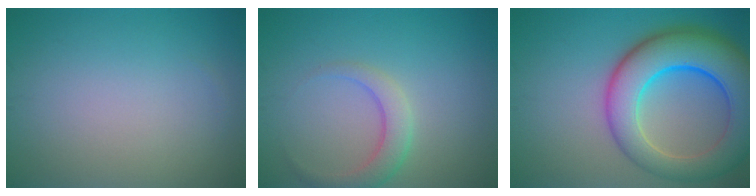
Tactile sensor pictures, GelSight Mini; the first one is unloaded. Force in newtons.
{"total": 2.9, "press": 2.9, "slide": 0.1}
{"total": 10.9, "press": 10.9, "slide": 0.4}